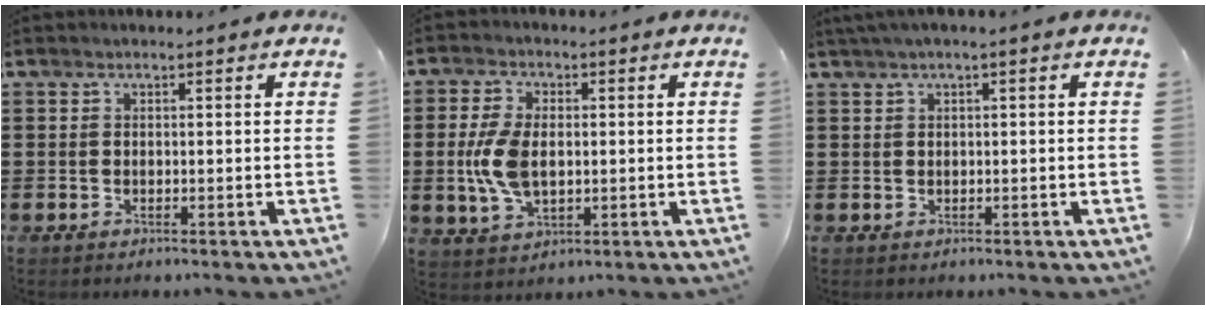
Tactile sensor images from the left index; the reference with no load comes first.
{"total": 7.9, "force": [0.1, 4.6, 6.4], "torque": [-0.156, 0.003, -0.005]}
{"total": 1.1, "force": [0.1, 0.0, 1.1], "torque": [-0.018, -0.004, 0.002]}